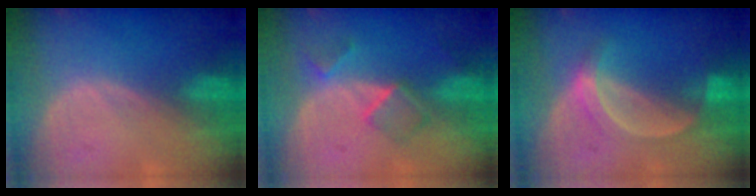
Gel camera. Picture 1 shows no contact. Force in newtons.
{"total": 5.3, "press": 4.5, "slide": 2.8}
{"total": 5.3, "press": 4.8, "slide": 2.3}